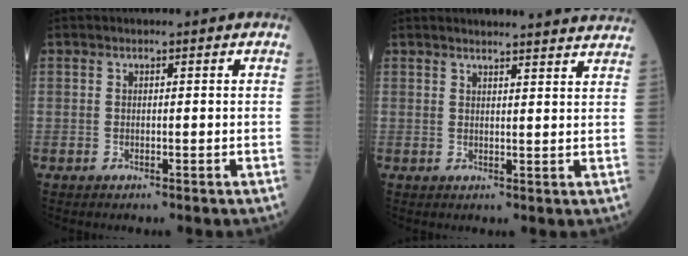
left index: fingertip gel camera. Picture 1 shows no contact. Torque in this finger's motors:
{"motor_torque": [0.49, -1.09, -0.30, 0.01]}